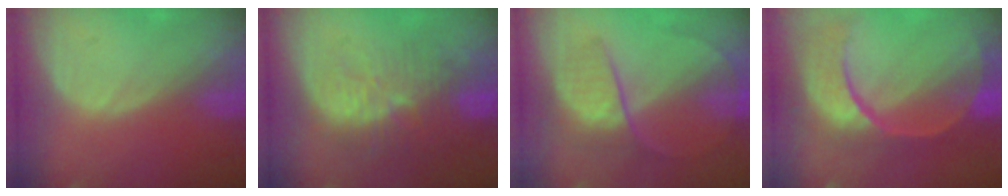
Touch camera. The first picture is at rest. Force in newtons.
{"total": 11.0, "press": 9.7, "slide": 5.2}
{"total": 6.7, "press": 6.5, "slide": 1.7}
{"total": 12.4, "press": 9.9, "slide": 7.4}